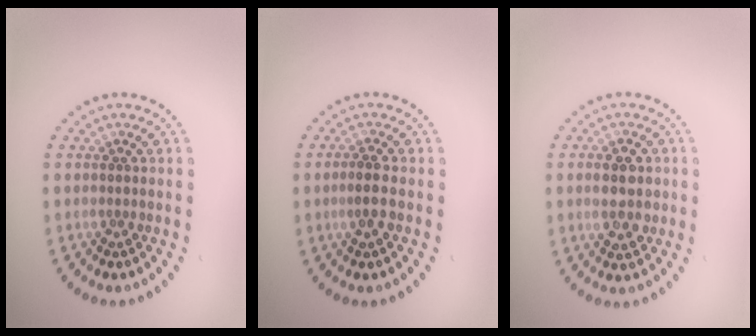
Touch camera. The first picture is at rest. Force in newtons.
{"total": 1.8, "press": 1.7, "slide": 0.5}
{"total": 4.2, "press": 4.1, "slide": 0.4}